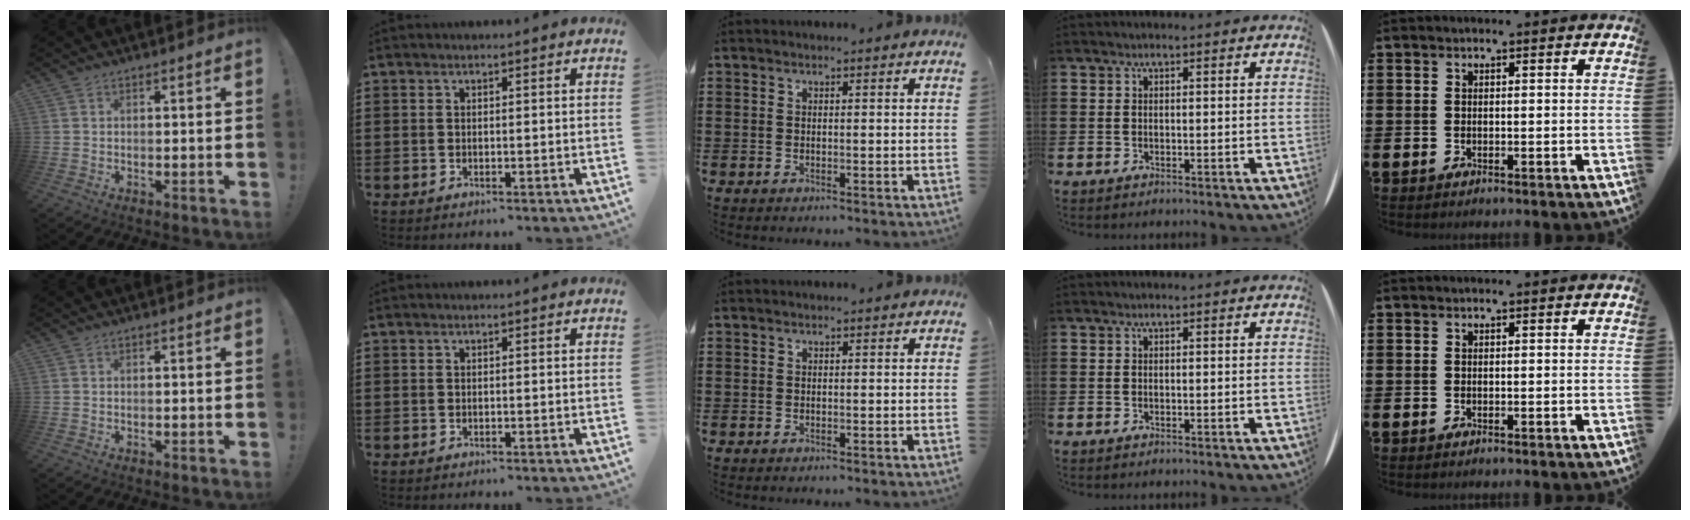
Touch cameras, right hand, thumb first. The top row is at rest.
{}